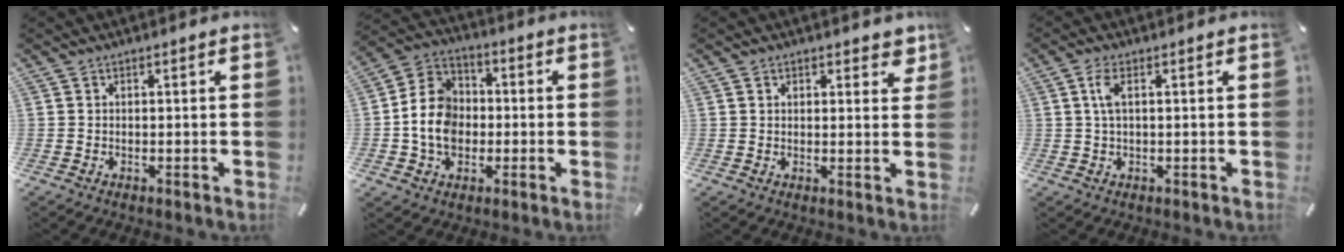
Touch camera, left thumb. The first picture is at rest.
{"total": 11.4, "force": [-1.6, 9.6, 5.9], "torque": [-0.144, 0.024, -0.029]}
{"total": 3.0, "force": [1.9, 1.8, 1.5], "torque": [-0.001, -0.006, 0.028]}
{"total": 3.7, "force": [0.7, 1.2, 3.4], "torque": [-0.069, 0.006, 0.011]}